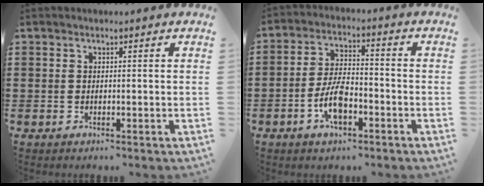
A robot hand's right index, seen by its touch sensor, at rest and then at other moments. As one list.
[{"total": 6.9, "force": [-2.8, 3.0, 5.5], "torque": [-0.126, -0.001, -0.057]}]